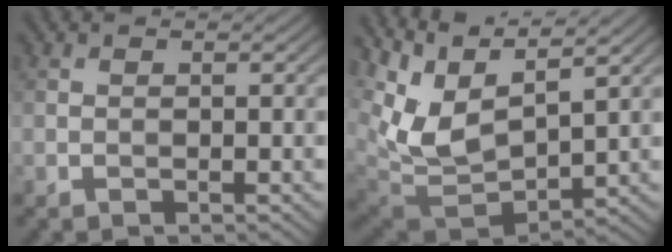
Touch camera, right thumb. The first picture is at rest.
{"total": 11.2, "force": [5.1, 4.6, 8.9], "torque": [-0.222, 0.000, 0.106]}